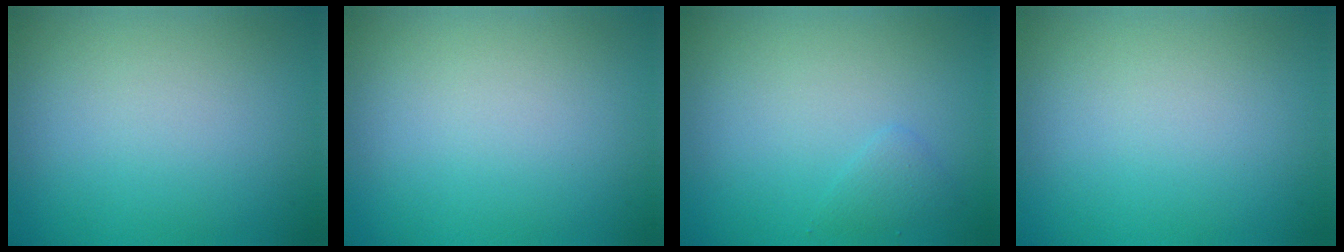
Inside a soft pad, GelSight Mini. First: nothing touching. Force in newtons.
{"total": 0.0}
{"total": 1.0, "press": 1.0, "slide": 0.1}
{"total": 0.0}